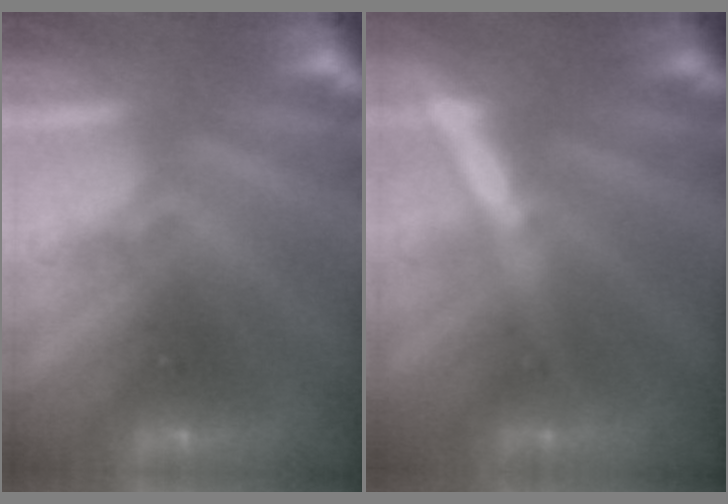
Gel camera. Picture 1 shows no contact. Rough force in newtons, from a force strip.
{"total": 3.7}